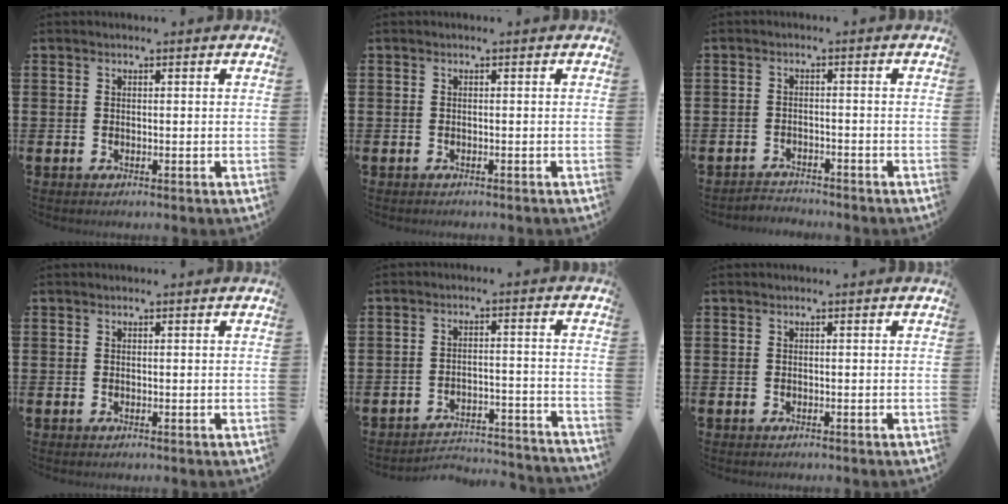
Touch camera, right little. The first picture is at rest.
{"total": 0.0}
{"total": 2.1, "force": [-2.0, 0.1, -0.3], "torque": [-0.002, 0.004, -0.046]}
{"total": 0.0}
{"total": 3.5, "force": [-3.4, 0.5, 0.3], "torque": [-0.010, 0.006, -0.074]}
{"total": 0.0}